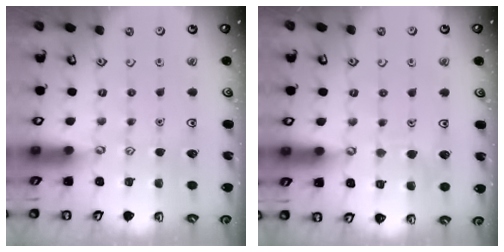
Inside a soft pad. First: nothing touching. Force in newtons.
{"total": 5.3, "press": 5.2, "slide": 0.2}